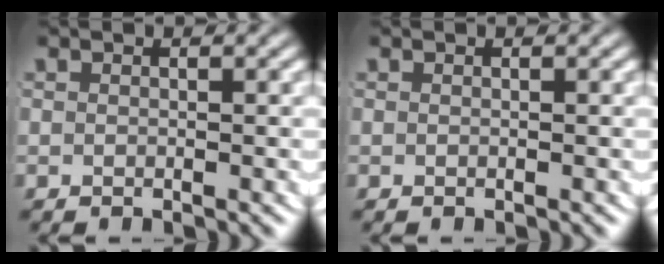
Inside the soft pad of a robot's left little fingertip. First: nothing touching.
{"total": 0.0}